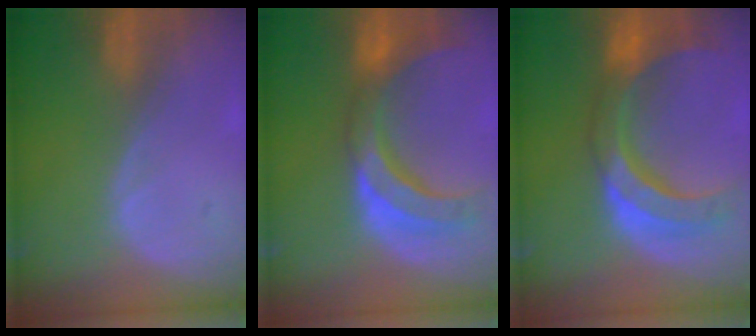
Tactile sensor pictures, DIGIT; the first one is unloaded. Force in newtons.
{"total": 10.6, "press": 9.3, "slide": 5.0}
{"total": 11.4, "press": 9.6, "slide": 6.1}